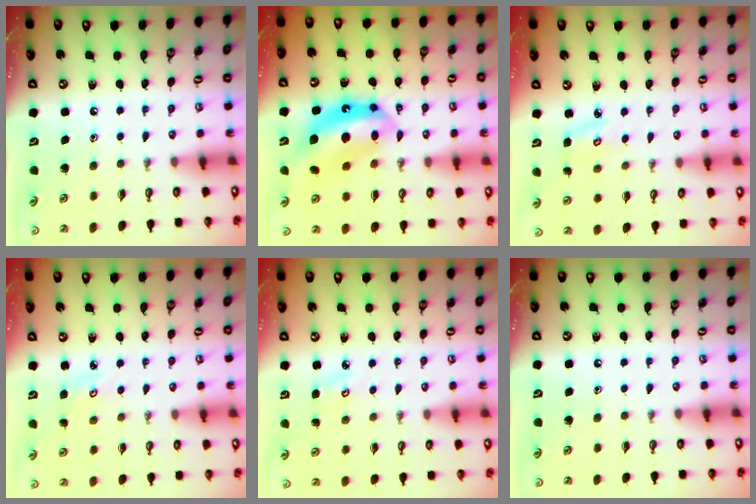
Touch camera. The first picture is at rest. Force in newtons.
{"total": 13.4, "press": 13.4, "slide": 0.9}
{"total": 4.5, "press": 4.5, "slide": 0.5}
{"total": 2.8, "press": 2.7, "slide": 0.4}
{"total": 3.4, "press": 3.4, "slide": 0.3}
{"total": 0.0}